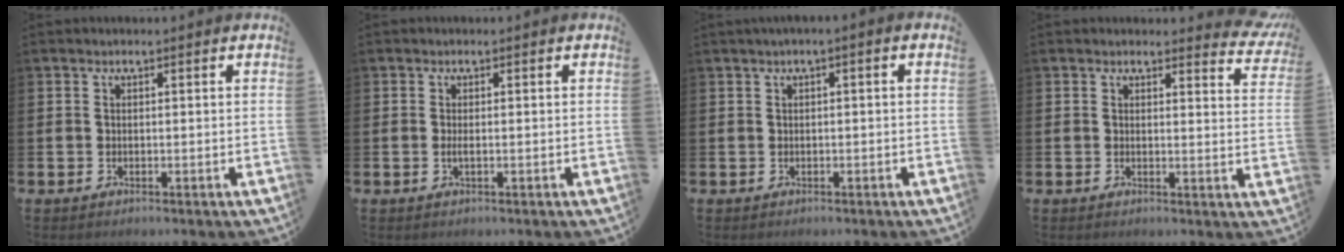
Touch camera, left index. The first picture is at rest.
{"total": 0.8, "force": [-0.1, 0.2, 0.8], "torque": [-0.020, 0.001, 0.000]}
{"total": 0.8, "force": [-0.2, 0.1, 0.7], "torque": [-0.018, 0.004, -0.003]}
{"total": 2.7, "force": [2.6, 0.7, 0.2], "torque": [0.011, -0.023, 0.040]}